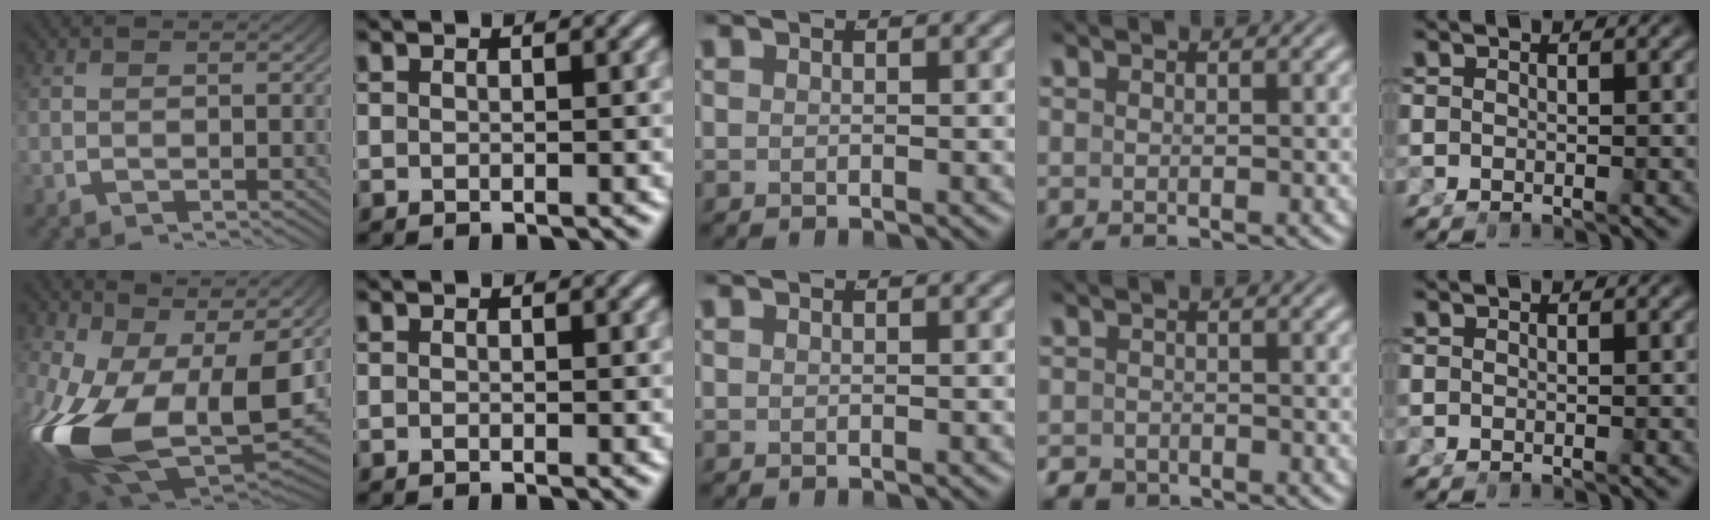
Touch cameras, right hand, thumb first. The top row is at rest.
{"thumb": {"total": 16.7, "force": [-1.5, 10.1, 13.2], "torque": [-0.309, -0.073, 0.007]}, "ring": {"total": 2.7, "force": [-2.5, 1.1, 0.0], "torque": [-0.001, -0.019, -0.037]}}